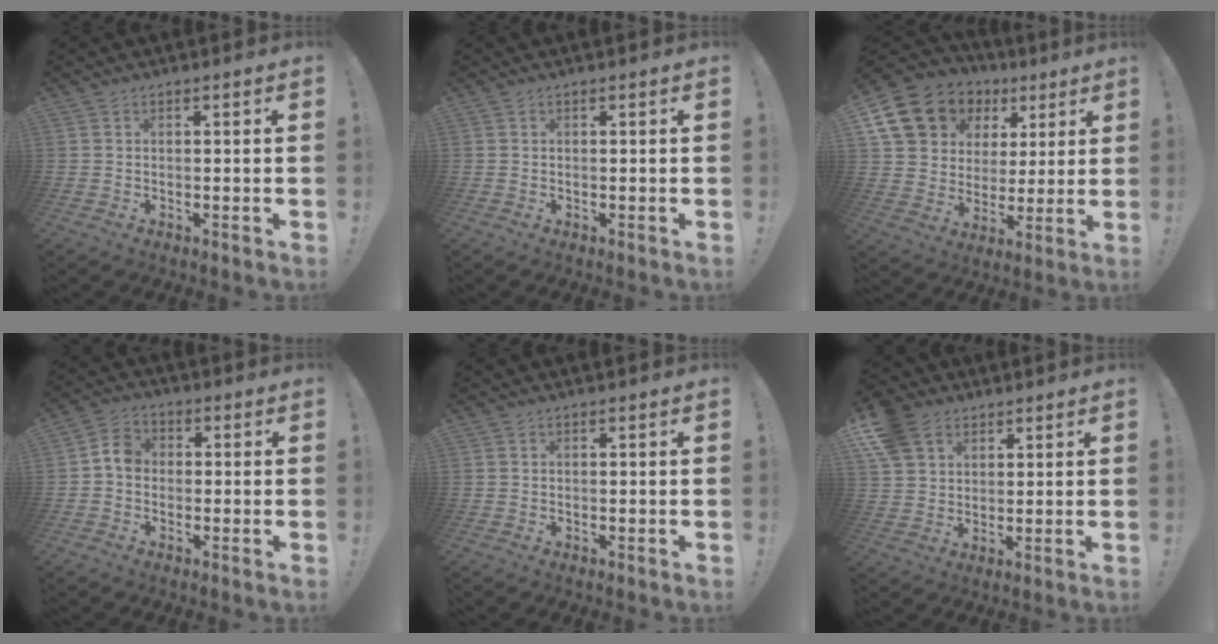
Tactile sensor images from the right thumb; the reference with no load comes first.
{"total": 0.0}
{"total": 16.0, "force": [8.0, 12.4, 6.0], "torque": [-0.100, -0.038, 0.172]}
{"total": 5.4, "force": [-1.0, 4.3, 3.1], "torque": [-0.048, 0.024, -0.014]}
{"total": 0.0}
{"total": 11.0, "force": [5.9, 8.1, 4.4], "torque": [-0.092, -0.023, 0.122]}